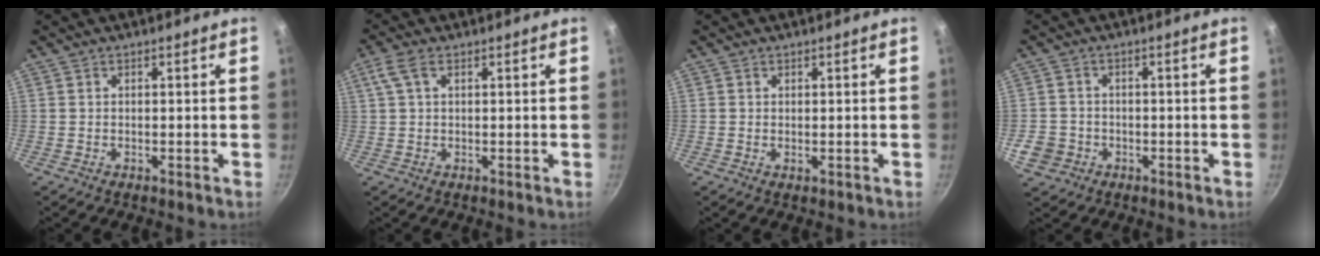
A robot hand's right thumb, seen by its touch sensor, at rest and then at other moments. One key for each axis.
{"total": 3.8, "fx": 1.5, "fy": 2.0, "fz": 2.8, "tx": -0.061, "ty": 0.011, "tz": 0.031}
{"total": 0.6, "fx": 0.2, "fy": 0.3, "fz": 0.4, "tx": -0.005, "ty": -0.004, "tz": 0.003}
{"total": 5.2, "fx": -1.7, "fy": 4.6, "fz": 1.6, "tx": -0.021, "ty": 0.019, "tz": -0.027}